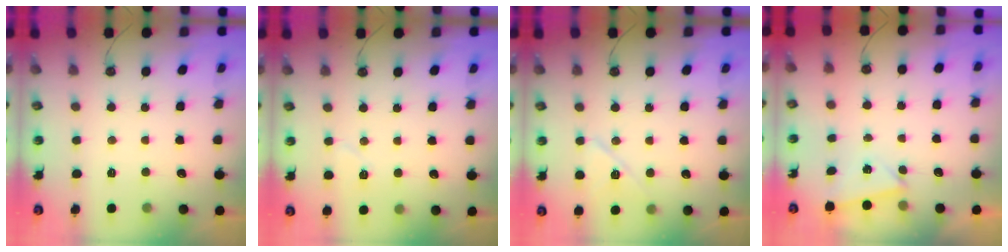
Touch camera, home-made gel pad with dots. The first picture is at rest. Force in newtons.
{"total": 5.4, "press": 5.2, "slide": 1.4}
{"total": 9.0, "press": 8.9, "slide": 1.5}
{"total": 2.2, "press": 2.2, "slide": 0.2}